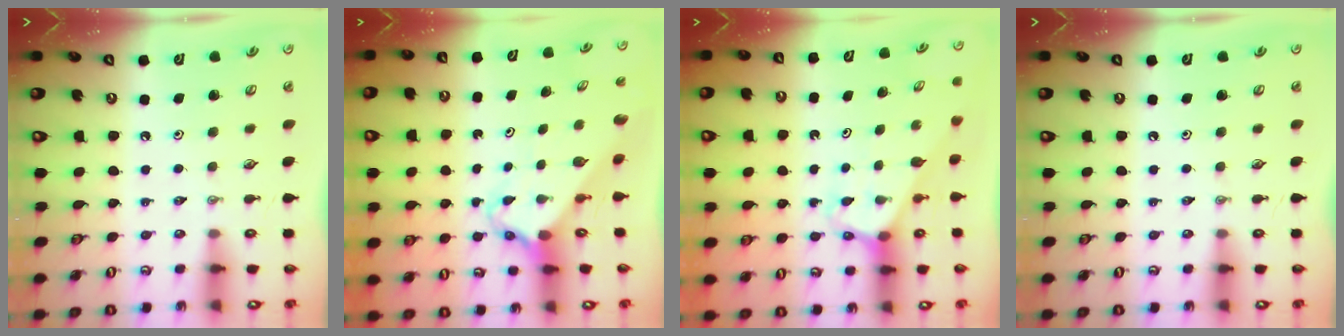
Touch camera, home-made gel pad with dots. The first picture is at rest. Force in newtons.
{"total": 2.7, "press": 2.7, "slide": 0.2}
{"total": 3.0, "press": 3.0, "slide": 0.2}
{"total": 0.0}